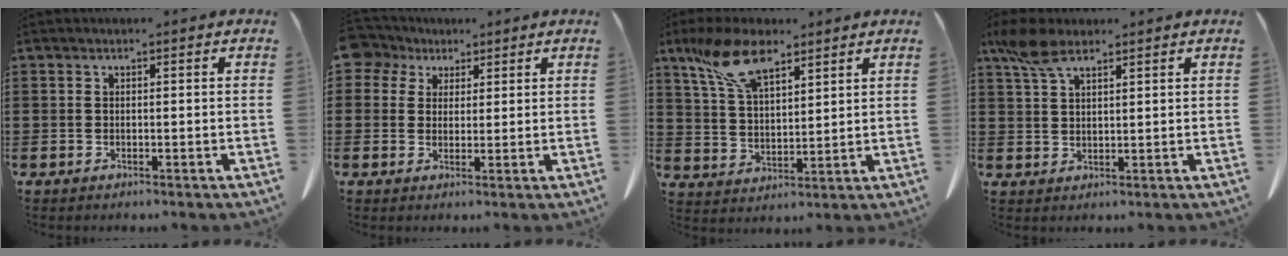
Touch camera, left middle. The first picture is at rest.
{"total": 4.5, "force": [3.0, 3.2, 1.0], "torque": [-0.033, 0.007, 0.054]}
{"total": 10.5, "force": [6.9, 4.2, 6.6], "torque": [-0.153, -0.008, 0.129]}
{"total": 6.0, "force": [4.0, 2.1, 4.0], "torque": [-0.096, -0.004, 0.073]}